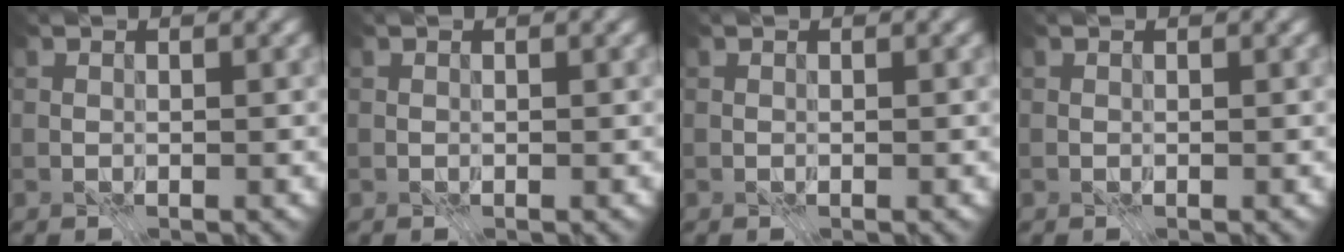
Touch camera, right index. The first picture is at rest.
{"total": 0.0}
{"total": 0.0}
{"total": 0.0}